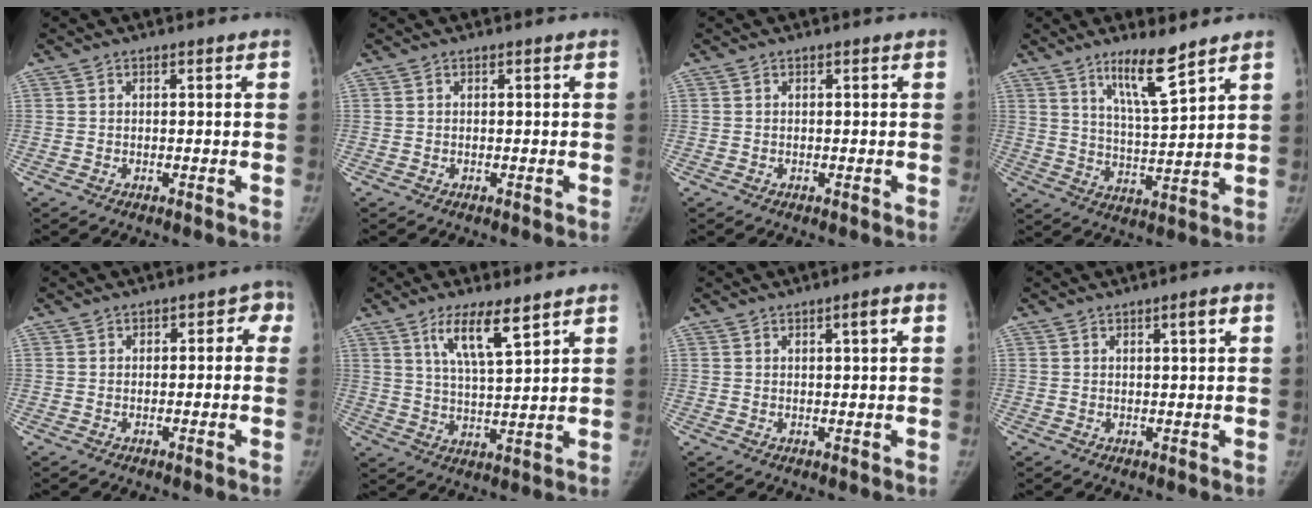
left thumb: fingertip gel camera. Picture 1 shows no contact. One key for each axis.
{"total": 0.0}
{"total": 0.0}
{"total": 9.6, "fx": 6.7, "fy": 1.1, "fz": 6.8, "tx": -0.114, "ty": -0.056, "tz": 0.125}
{"total": 3.1, "fx": 0.0, "fy": 2.4, "fz": 1.8, "tx": 0.013, "ty": 0.009, "tz": -0.014}
{"total": 8.6, "fx": 5.3, "fy": 1.7, "fz": 6.5, "tx": -0.115, "ty": -0.031, "tz": 0.103}
{"total": 2.2, "fx": 0.8, "fy": 0.2, "fz": 2.0, "tx": -0.029, "ty": -0.001, "tz": 0.012}
{"total": 2.1, "fx": 0.9, "fy": 0.2, "fz": 1.9, "tx": -0.027, "ty": -0.002, "tz": 0.014}